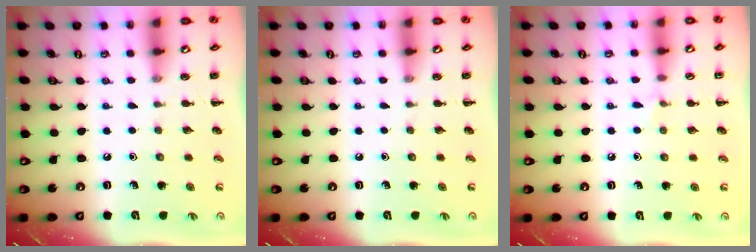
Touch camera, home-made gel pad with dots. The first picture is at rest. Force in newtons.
{"total": 0.0}
{"total": 4.4, "press": 4.1, "slide": 1.6}